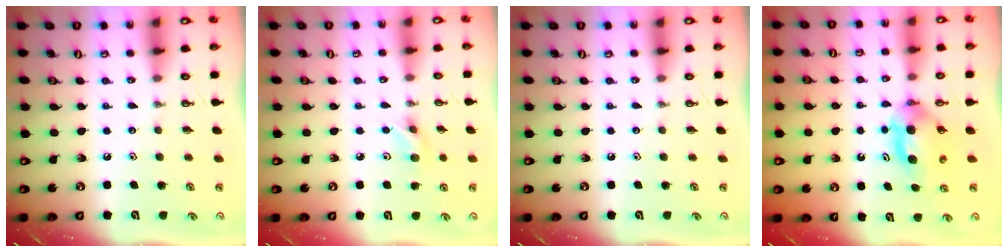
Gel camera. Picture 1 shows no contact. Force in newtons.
{"total": 5.7, "press": 5.7, "slide": 0.6}
{"total": 0.0}
{"total": 9.0, "press": 4.8, "slide": 7.6}